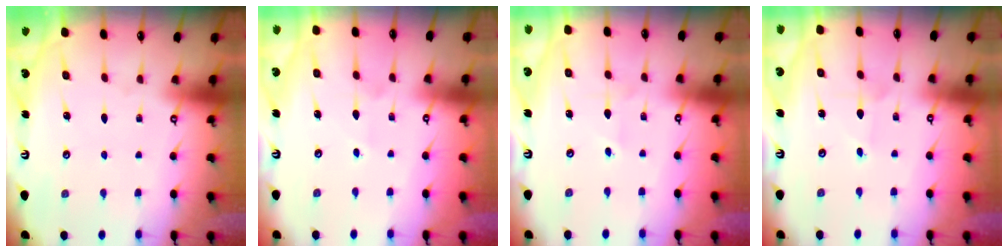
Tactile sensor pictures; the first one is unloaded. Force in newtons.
{"total": 3.5, "press": 3.3, "slide": 1.1}
{"total": 1.5, "press": 1.5, "slide": 0.2}
{"total": 1.2, "press": 1.2, "slide": 0.1}